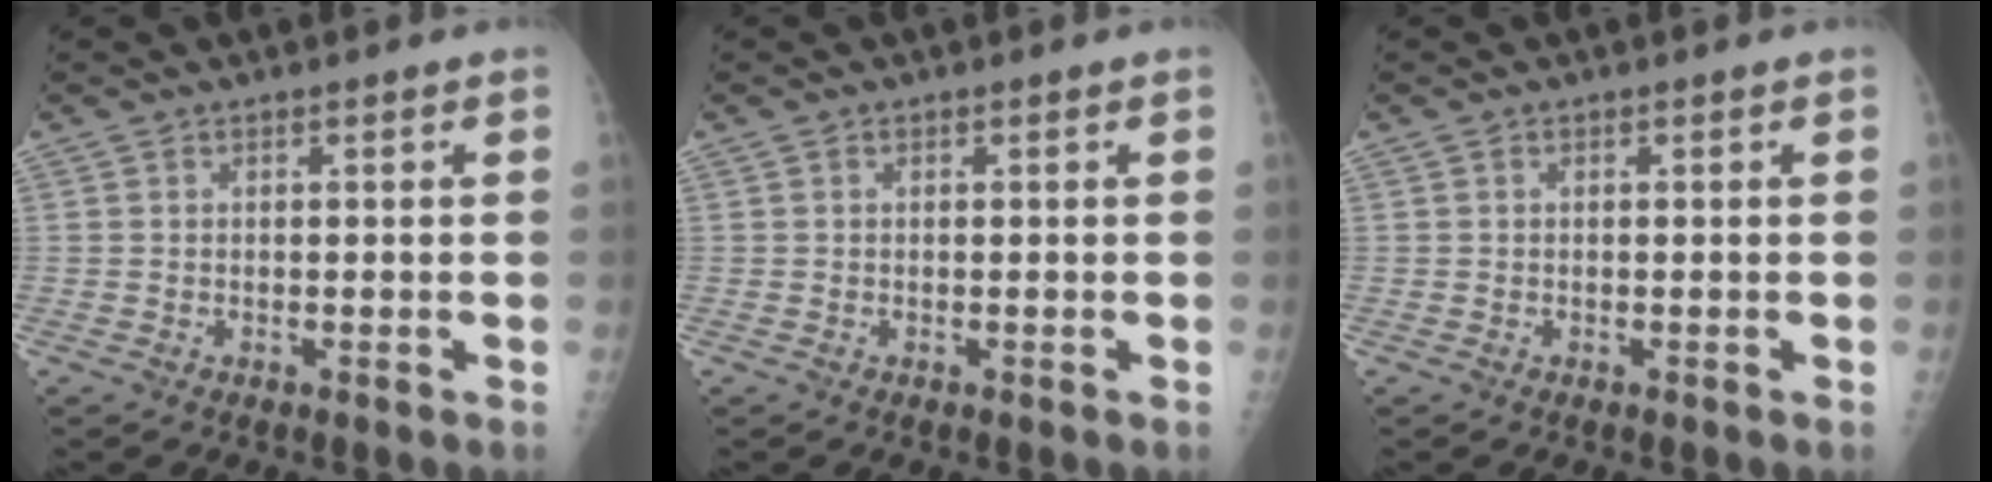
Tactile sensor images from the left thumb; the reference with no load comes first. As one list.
[{"total": 0.0}, {"total": 0.0}]